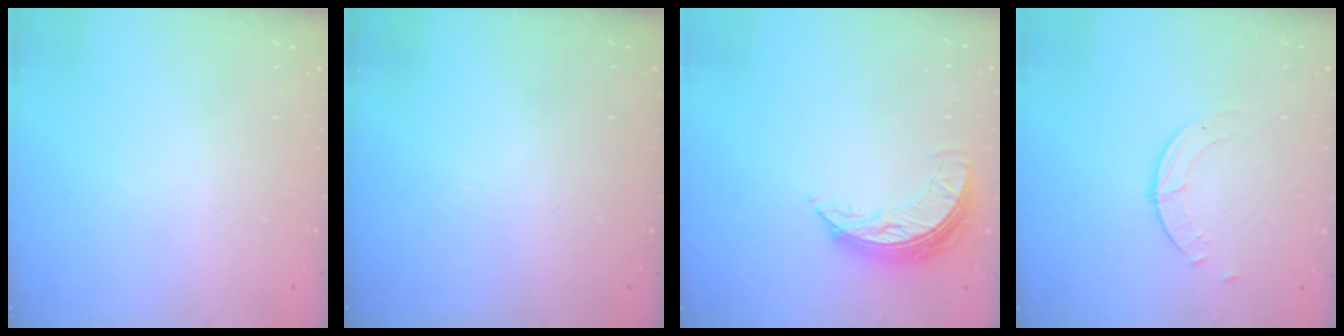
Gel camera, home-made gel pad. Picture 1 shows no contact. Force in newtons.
{"total": 0.0}
{"total": 7.5, "press": 7.5, "slide": 0.4}
{"total": 1.4, "press": 1.4, "slide": 0.2}